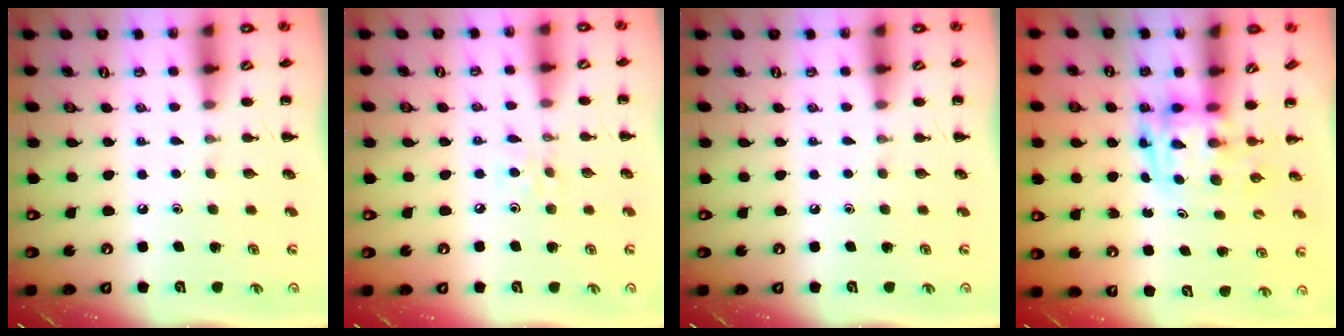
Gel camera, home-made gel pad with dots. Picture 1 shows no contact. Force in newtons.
{"total": 3.7, "press": 3.5, "slide": 1.4}
{"total": 0.0}
{"total": 3.9, "press": 3.8, "slide": 0.7}